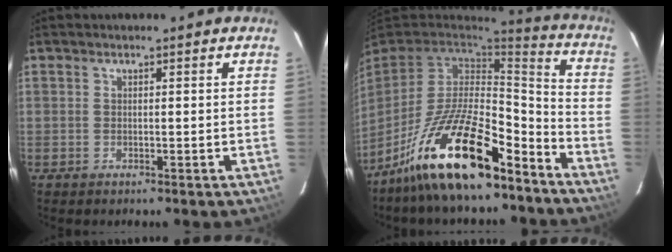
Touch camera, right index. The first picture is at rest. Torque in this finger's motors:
{"motor_torque": [1.33, -0.81, 1.05, 0.21]}